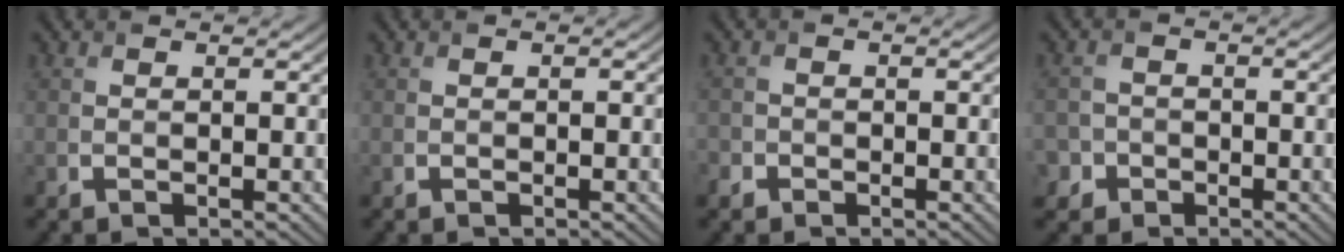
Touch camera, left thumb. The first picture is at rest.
{"total": 0.6, "force": [-0.3, 0.2, 0.5], "torque": [-0.007, 0.003, -0.005]}
{"total": 1.7, "force": [-1.2, 1.3, 0.2], "torque": [0.000, 0.000, -0.027]}
{"total": 3.7, "force": [-2.2, 3.0, 0.4], "torque": [0.001, 0.002, -0.055]}